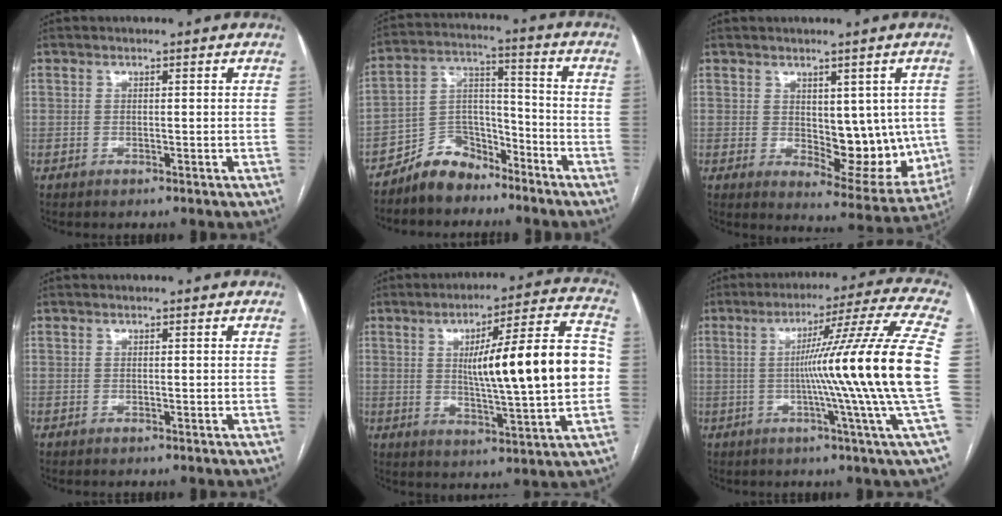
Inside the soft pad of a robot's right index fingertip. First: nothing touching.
{"total": 8.3, "force": [-6.8, 4.2, 2.0], "torque": [-0.036, 0.033, -0.125]}
{"total": 10.9, "force": [0.4, 5.7, 9.3], "torque": [-0.101, -0.007, 0.023]}
{"total": 0.0}
{"total": 18.6, "force": [0.9, 1.3, 18.6], "torque": [-0.277, 0.017, 0.012]}
{"total": 19.6, "force": [-1.0, -3.8, 19.2], "torque": [-0.270, -0.013, -0.033]}